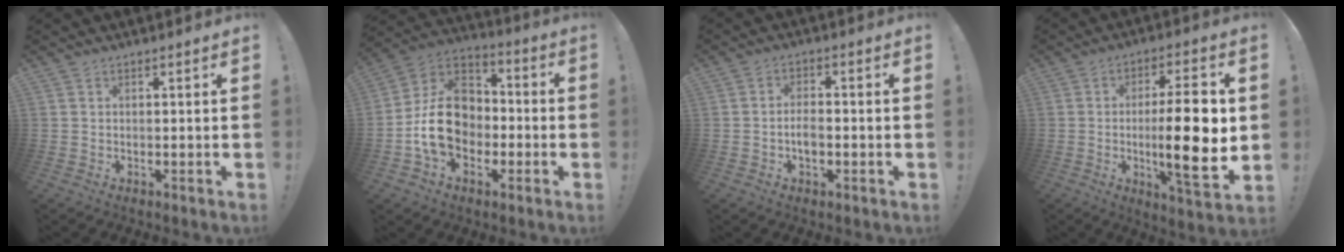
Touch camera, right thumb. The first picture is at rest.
{"total": 16.3, "force": [-3.5, 13.0, 9.4], "torque": [-0.159, 0.035, -0.054]}
{"total": 3.9, "force": [-1.1, 2.4, 2.9], "torque": [-0.049, 0.004, -0.022]}
{"total": 18.1, "force": [-0.6, 4.1, 17.6], "torque": [-0.283, -0.010, -0.014]}